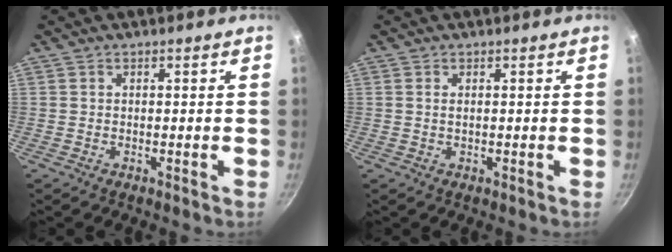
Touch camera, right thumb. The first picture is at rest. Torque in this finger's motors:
{"motor_torque": [-0.54, 0.04, 0.13, 0.35, 0.00]}